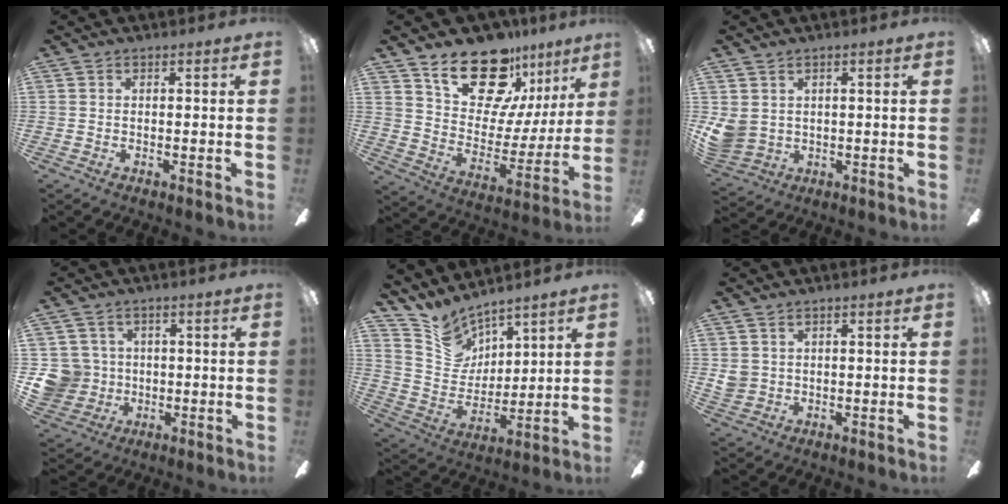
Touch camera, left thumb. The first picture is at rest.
{"total": 19.7, "force": [14.8, 9.7, 8.8], "torque": [-0.139, -0.108, 0.264]}
{"total": 5.1, "force": [1.2, 4.5, 2.1], "torque": [-0.053, 0.001, 0.027]}
{"total": 8.0, "force": [0.1, 7.9, 1.5], "torque": [-0.061, 0.007, 0.007]}
{"total": 11.0, "force": [9.5, 5.4, 1.2], "torque": [-0.061, -0.070, 0.190]}
{"total": 3.2, "force": [1.1, 2.9, 0.8], "torque": [-0.014, 0.004, 0.022]}